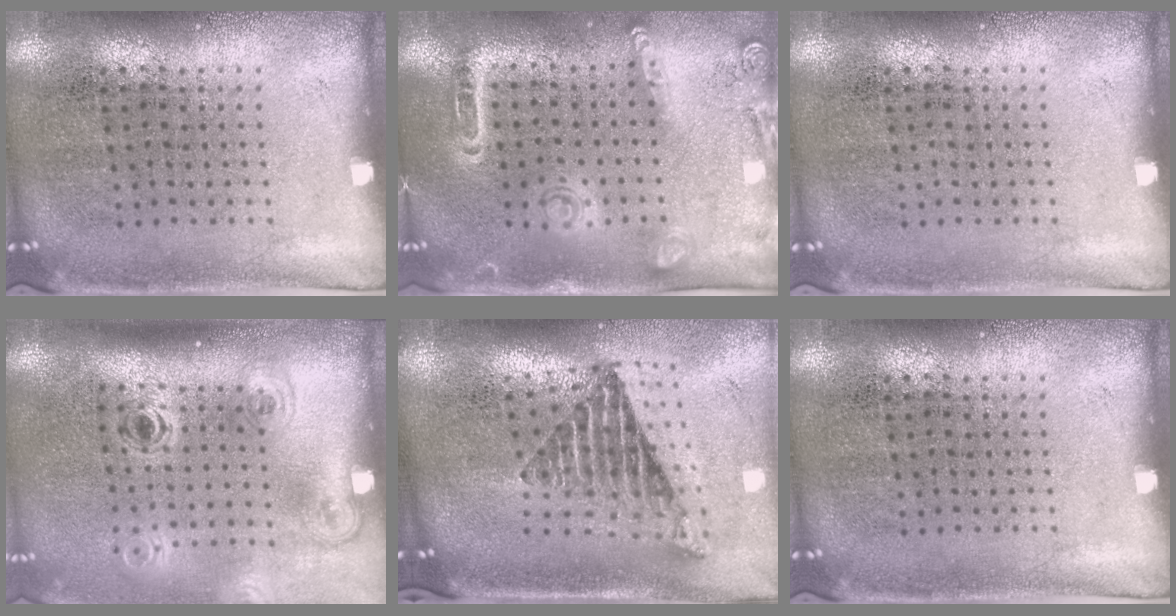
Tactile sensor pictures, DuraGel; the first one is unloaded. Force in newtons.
{"total": 1.6, "press": 1.5, "slide": 0.6}
{"total": 0.0}
{"total": 1.9, "press": 1.2, "slide": 1.4}
{"total": 2.6, "press": 1.7, "slide": 1.9}
{"total": 0.0}